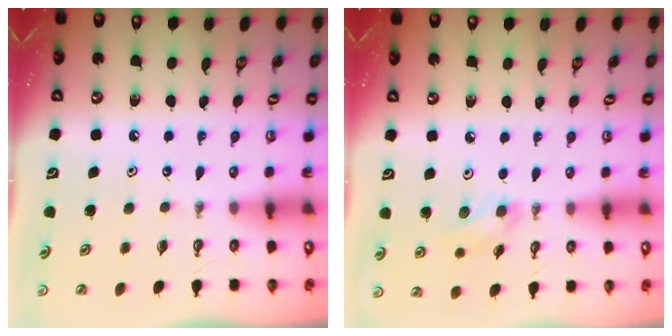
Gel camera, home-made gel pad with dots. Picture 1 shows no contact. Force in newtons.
{"total": 6.8, "press": 6.4, "slide": 2.1}